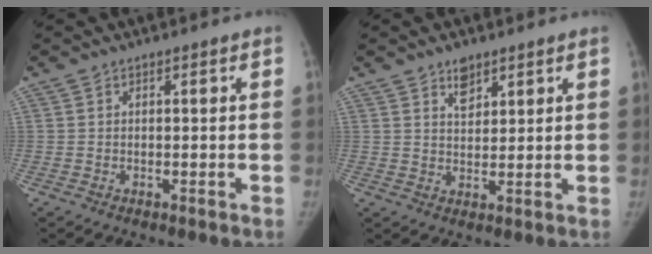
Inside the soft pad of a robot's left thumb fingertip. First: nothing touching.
{"total": 4.0, "force": [2.8, 2.2, 1.9], "torque": [-0.013, -0.020, 0.049]}